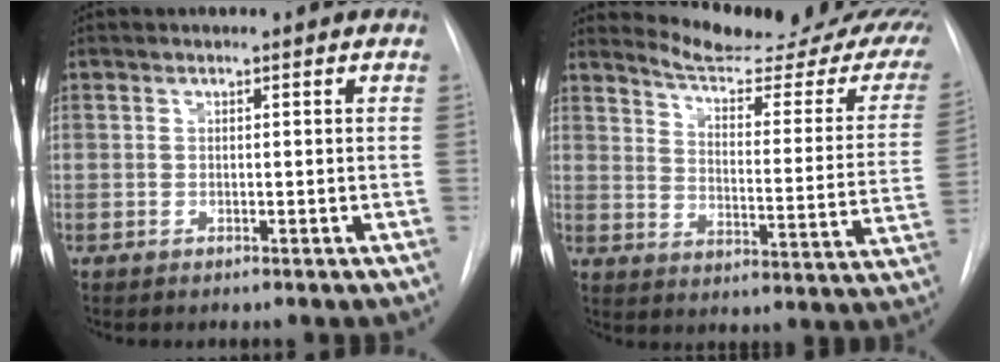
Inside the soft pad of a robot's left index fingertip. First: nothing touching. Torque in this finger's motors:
{"motor_torque": [0.83, -1.20, 0.06, 0.01]}